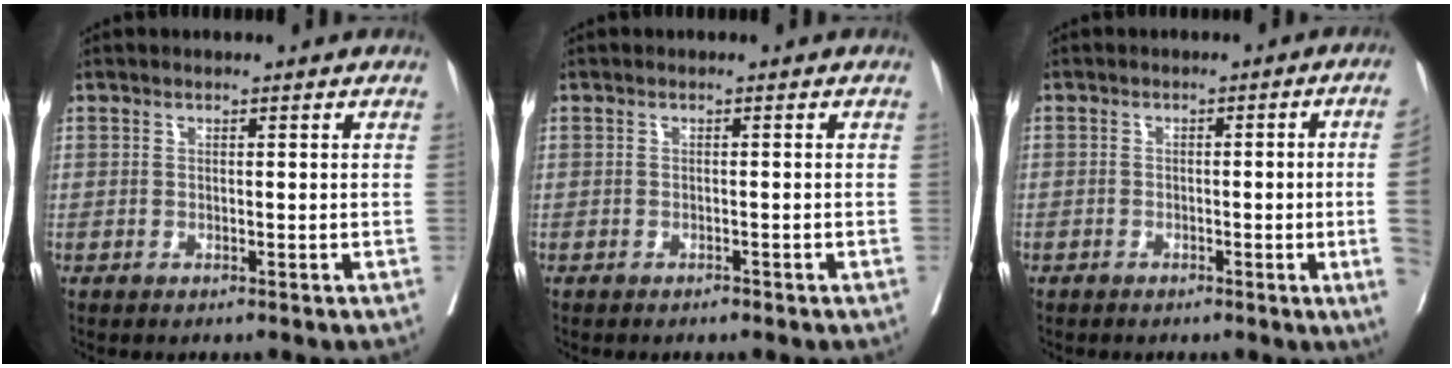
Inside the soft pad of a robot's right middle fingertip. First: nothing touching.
{"total": 0.5, "force": [-0.4, 0.0, 0.3], "torque": [-0.010, -0.003, -0.006]}
{"total": 6.1, "force": [-1.2, -1.3, 5.9], "torque": [-0.065, -0.006, -0.018]}